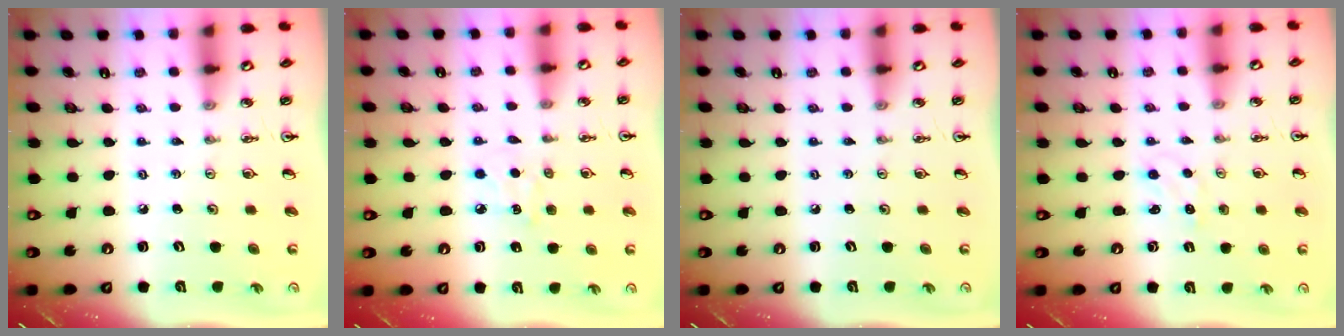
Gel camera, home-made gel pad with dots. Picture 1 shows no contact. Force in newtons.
{"total": 5.8, "press": 5.8, "slide": 0.6}
{"total": 0.0}
{"total": 1.5, "press": 1.4, "slide": 0.3}